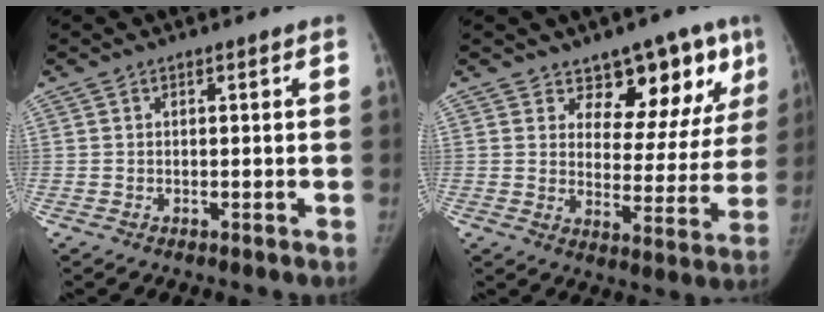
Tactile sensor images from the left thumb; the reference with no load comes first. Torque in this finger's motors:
{"motor_torque": [-0.02, 0.14, 0.43, 0.18, 0.07]}